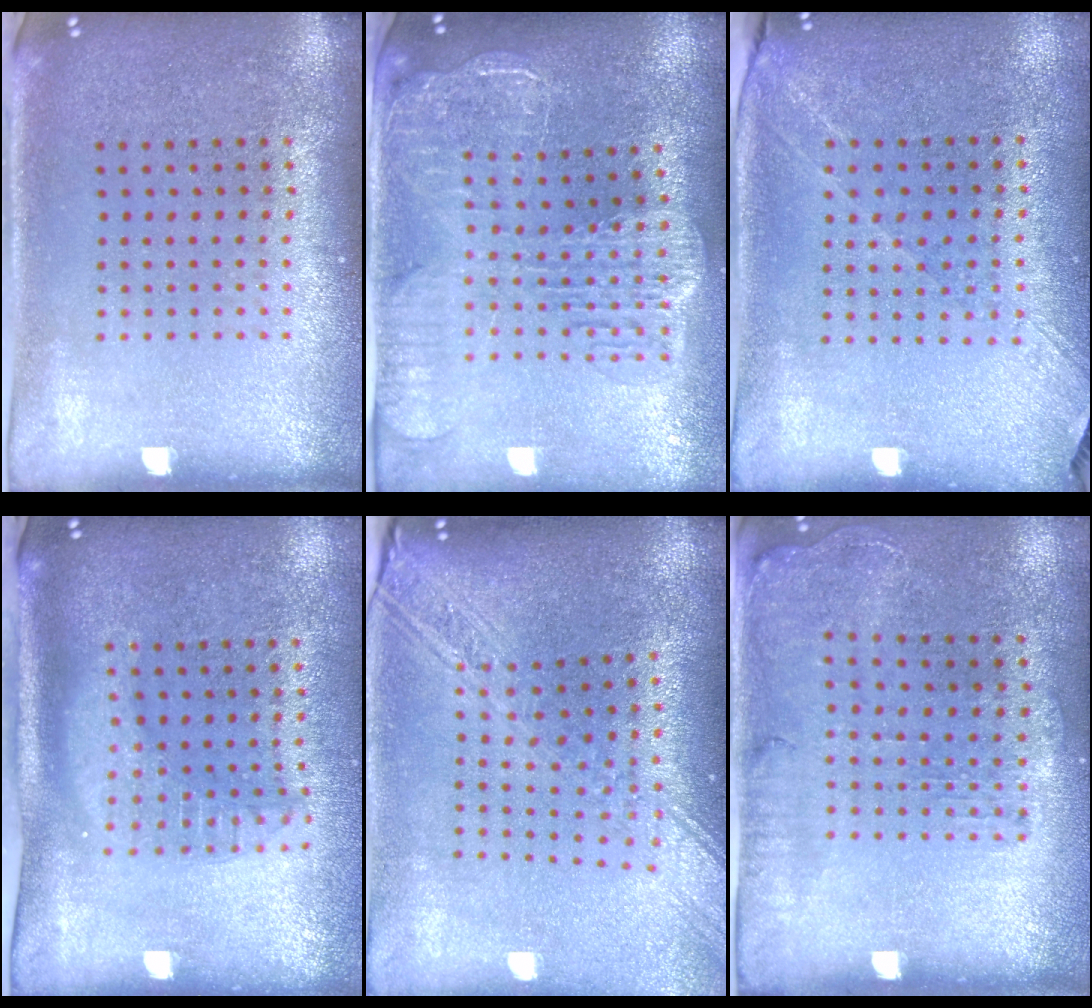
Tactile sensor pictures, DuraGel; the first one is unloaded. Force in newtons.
{"total": 2.8, "press": 2.4, "slide": 1.6}
{"total": 1.3, "press": 1.2, "slide": 0.4}
{"total": 1.8, "press": 1.4, "slide": 1.0}
{"total": 2.7, "press": 2.2, "slide": 1.5}
{"total": 1.3, "press": 1.2, "slide": 0.5}